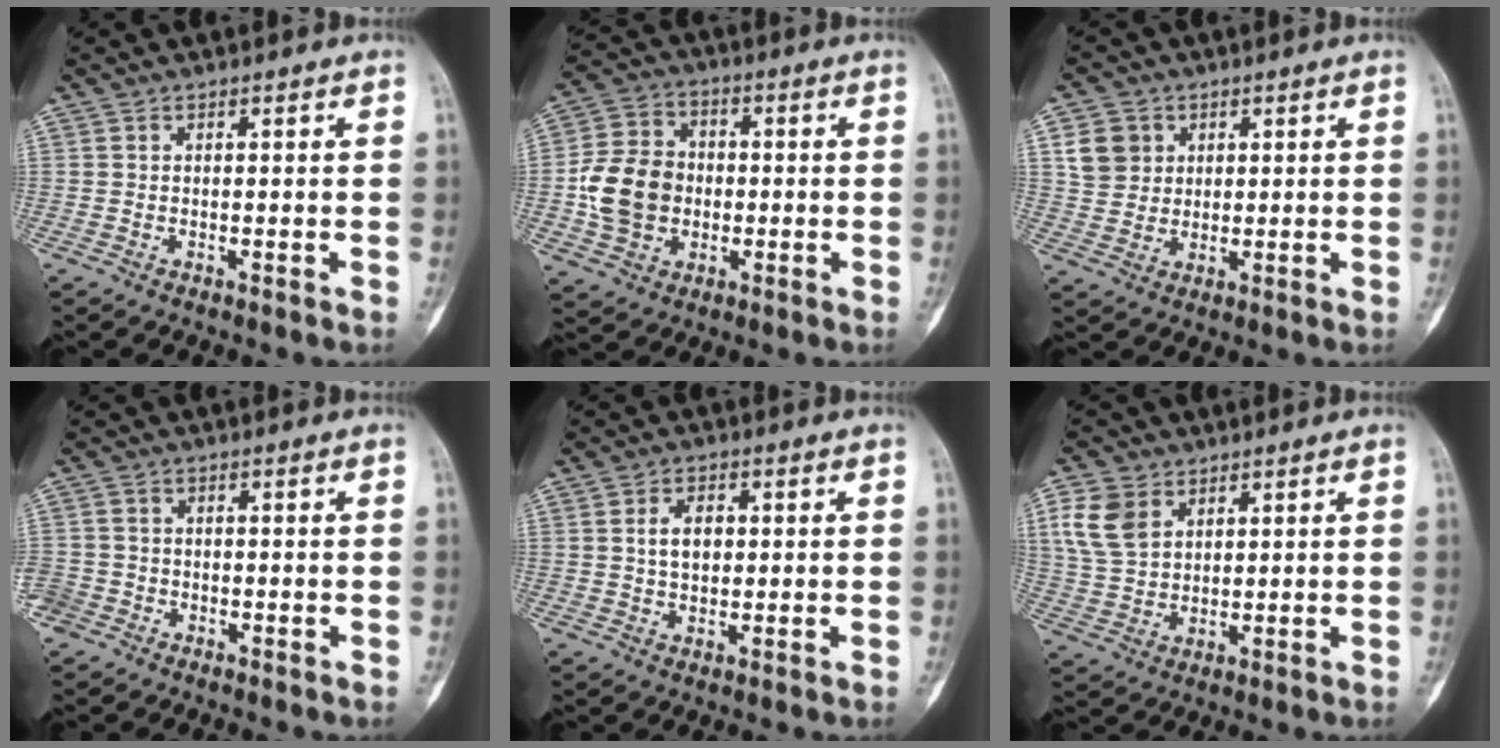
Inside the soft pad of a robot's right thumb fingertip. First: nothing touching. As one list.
[{"total": 12.5, "force": [-1.3, 10.2, 7.1], "torque": [-0.112, 0.019, -0.026]}, {"total": 6.5, "force": [2.2, 5.8, 2.1], "torque": [-0.016, -0.004, 0.044]}, {"total": 4.2, "force": [-2.2, 3.6, 0.5], "torque": [-0.002, 0.016, -0.047]}, {"total": 4.9, "force": [0.8, 3.3, 3.6], "torque": [-0.049, 0.002, 0.014]}, {"total": 8.7, "force": [3.7, 6.1, 4.8], "torque": [-0.087, -0.008, 0.081]}]